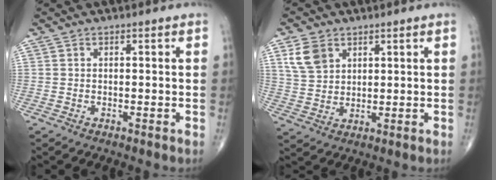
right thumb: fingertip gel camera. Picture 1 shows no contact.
{"total": 6.5, "force": [3.2, 4.6, 3.3], "torque": [-0.052, -0.009, 0.067]}